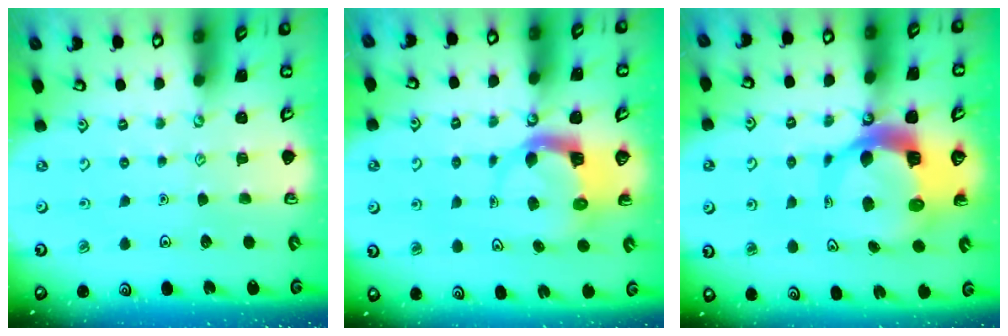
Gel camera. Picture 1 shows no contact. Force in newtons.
{"total": 4.1, "press": 4.1, "slide": 0.3}
{"total": 10.9, "press": 10.7, "slide": 1.7}